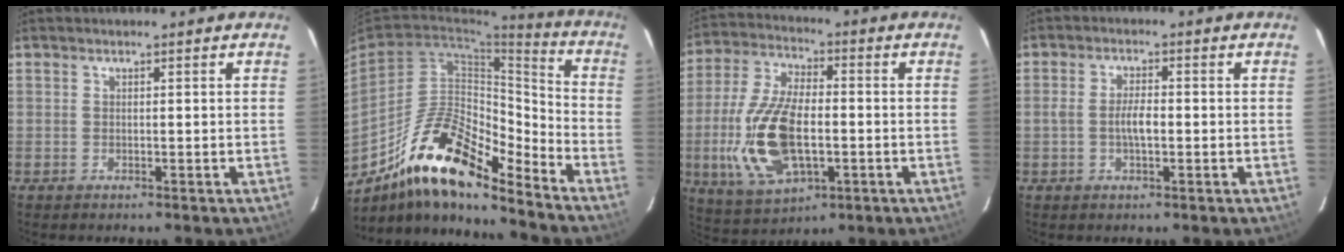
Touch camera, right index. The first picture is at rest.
{"total": 18.8, "force": [-14.0, 5.4, 11.3], "torque": [-0.193, 0.005, -0.253]}
{"total": 17.7, "force": [-3.2, 8.7, 15.1], "torque": [-0.327, -0.006, -0.049]}
{"total": 3.6, "force": [-0.7, 1.2, 3.3], "torque": [-0.064, 0.005, -0.011]}